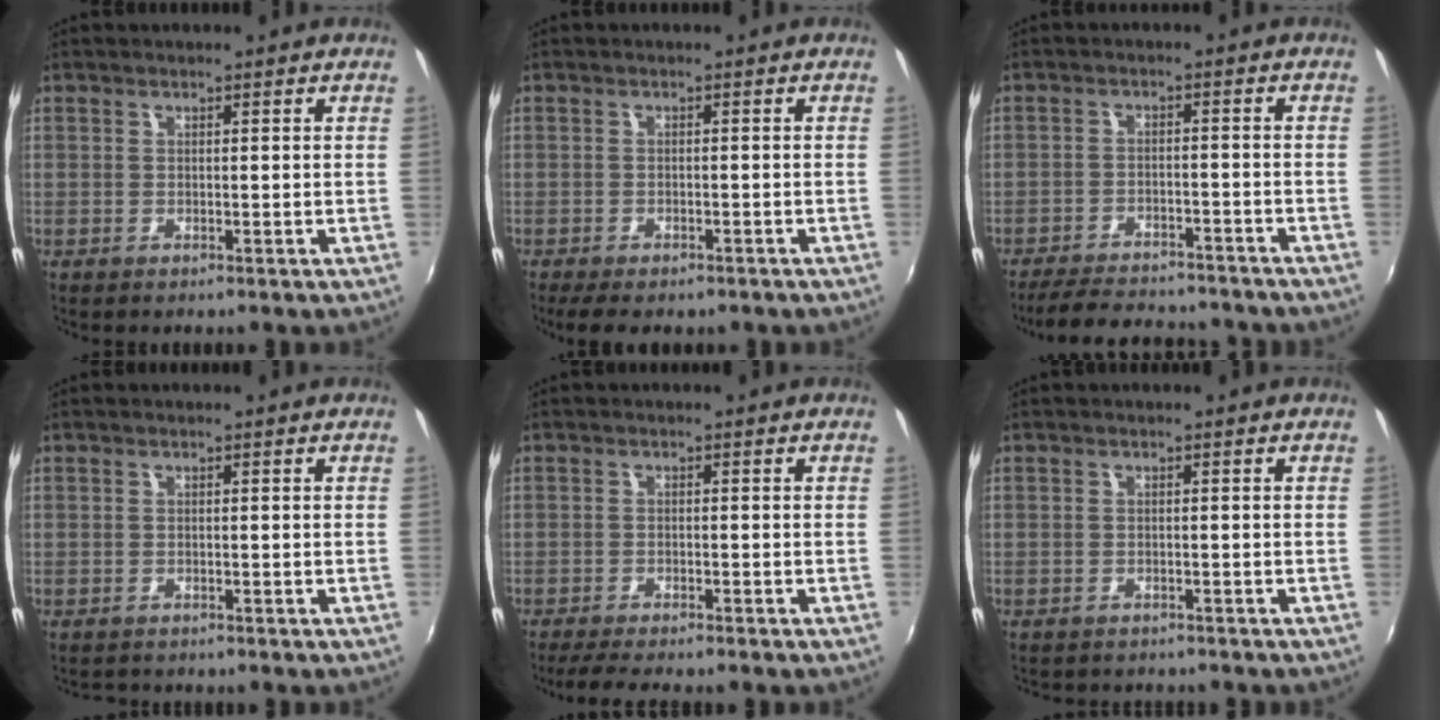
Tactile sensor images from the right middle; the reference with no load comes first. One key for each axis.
{"total": 6.4, "fx": -4.9, "fy": 2.2, "fz": 3.4, "tx": -0.083, "ty": -0.026, "tz": -0.073}
{"total": 15.3, "fx": -13.5, "fy": 3.9, "fz": 6.1, "tx": -0.129, "ty": -0.011, "tz": -0.186}
{"total": 1.3, "fx": -1.2, "fy": 0.3, "fz": 0.1, "tx": -0.007, "ty": -0.003, "tz": -0.017}
{"total": 5.9, "fx": -5.1, "fy": 0.3, "fz": 2.8, "tx": -0.068, "ty": -0.016, "tz": -0.082}
{"total": 2.9, "fx": -2.7, "fy": 0.9, "fz": 0.7, "tx": -0.020, "ty": -0.011, "tz": -0.037}